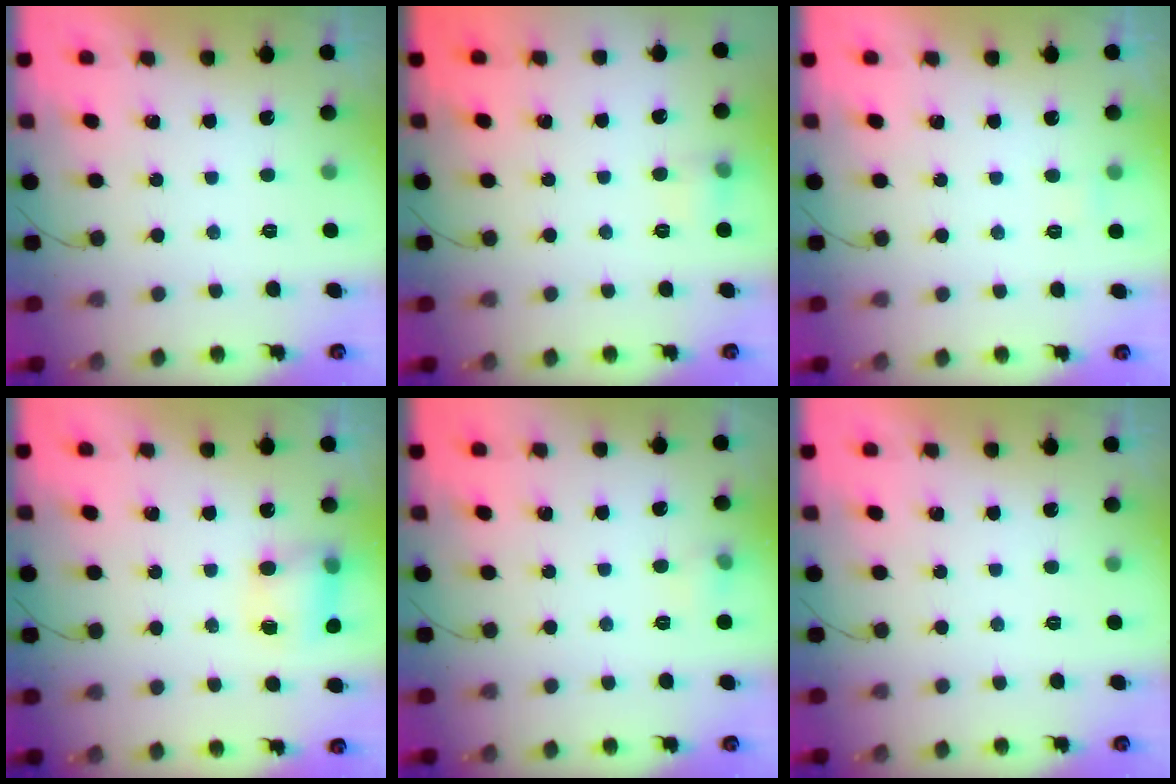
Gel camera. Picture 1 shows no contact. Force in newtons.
{"total": 6.9, "press": 6.8, "slide": 1.3}
{"total": 7.0, "press": 1.7, "slide": 6.8}
{"total": 6.8, "press": 6.8, "slide": 0.5}
{"total": 4.6, "press": 4.4, "slide": 1.4}
{"total": 0.0}